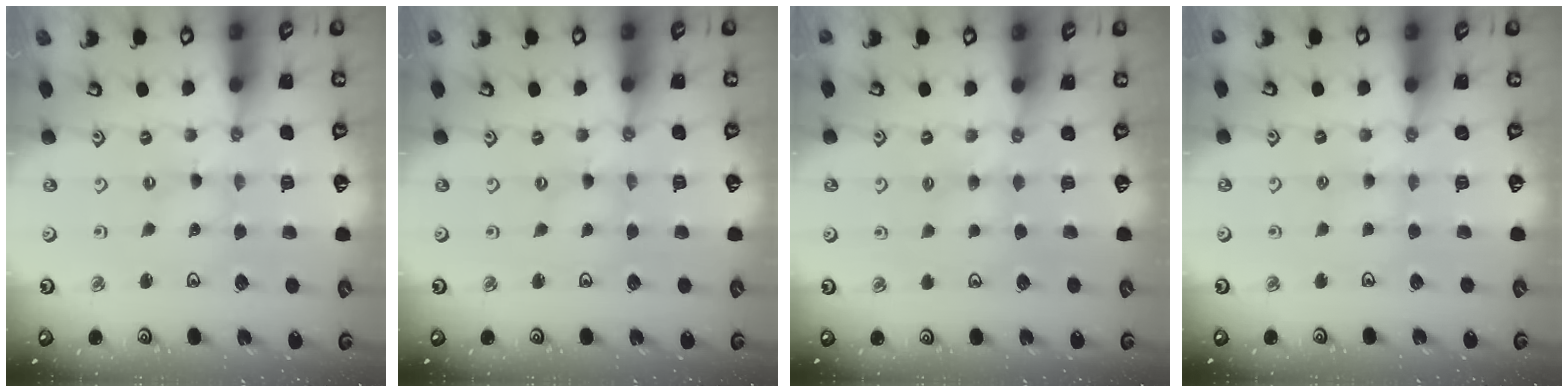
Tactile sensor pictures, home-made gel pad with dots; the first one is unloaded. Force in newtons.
{"total": 0.0}
{"total": 3.8, "press": 3.8, "slide": 0.6}
{"total": 3.8, "press": 3.7, "slide": 0.6}